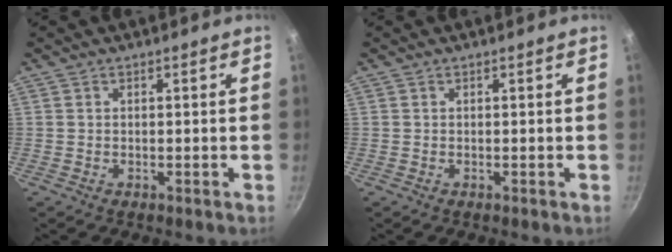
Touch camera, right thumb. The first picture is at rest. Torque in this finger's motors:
{"motor_torque": [0.02, 0.02, 0.00, 0.00, 0.00]}